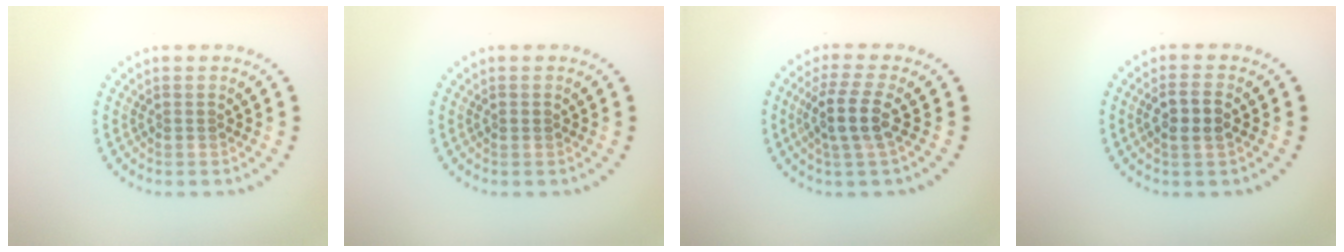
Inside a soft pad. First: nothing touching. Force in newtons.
{"total": 0.6, "press": 0.6, "slide": 0.1}
{"total": 3.6, "press": 2.9, "slide": 2.2}
{"total": 2.6, "press": 2.5, "slide": 0.9}